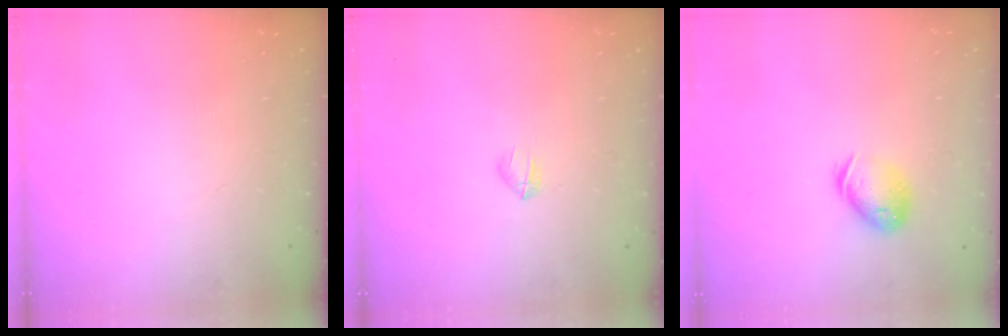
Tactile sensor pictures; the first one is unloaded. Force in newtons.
{"total": 2.8, "press": 2.7, "slide": 0.7}
{"total": 11.2, "press": 11.1, "slide": 1.6}